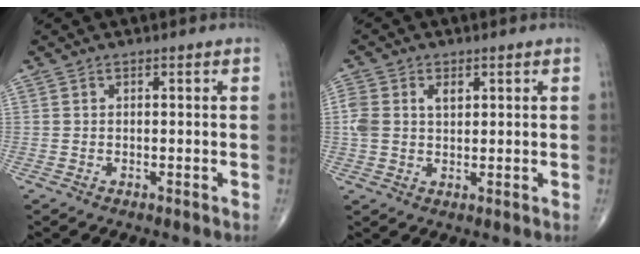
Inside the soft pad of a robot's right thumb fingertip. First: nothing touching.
{"total": 5.8, "force": [1.5, 3.8, 4.1], "torque": [-0.091, 0.010, 0.031]}